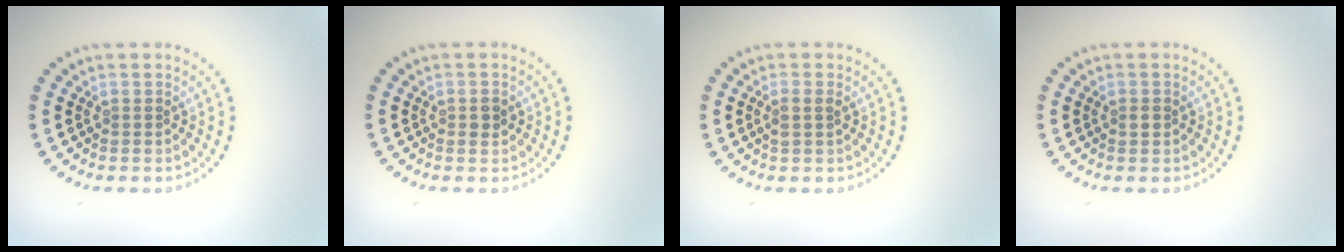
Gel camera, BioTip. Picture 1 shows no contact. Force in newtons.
{"total": 1.0, "press": 1.0, "slide": 0.1}
{"total": 1.1, "press": 1.1, "slide": 0.4}
{"total": 0.8, "press": 0.8, "slide": 0.1}